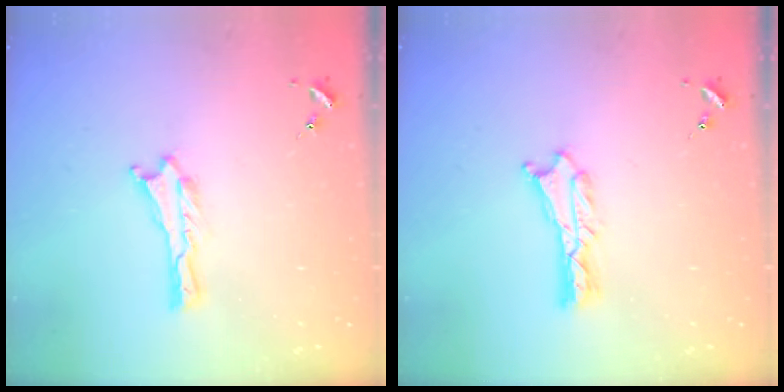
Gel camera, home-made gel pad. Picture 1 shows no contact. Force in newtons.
{"total": 1.1, "press": 1.1, "slide": 0.2}